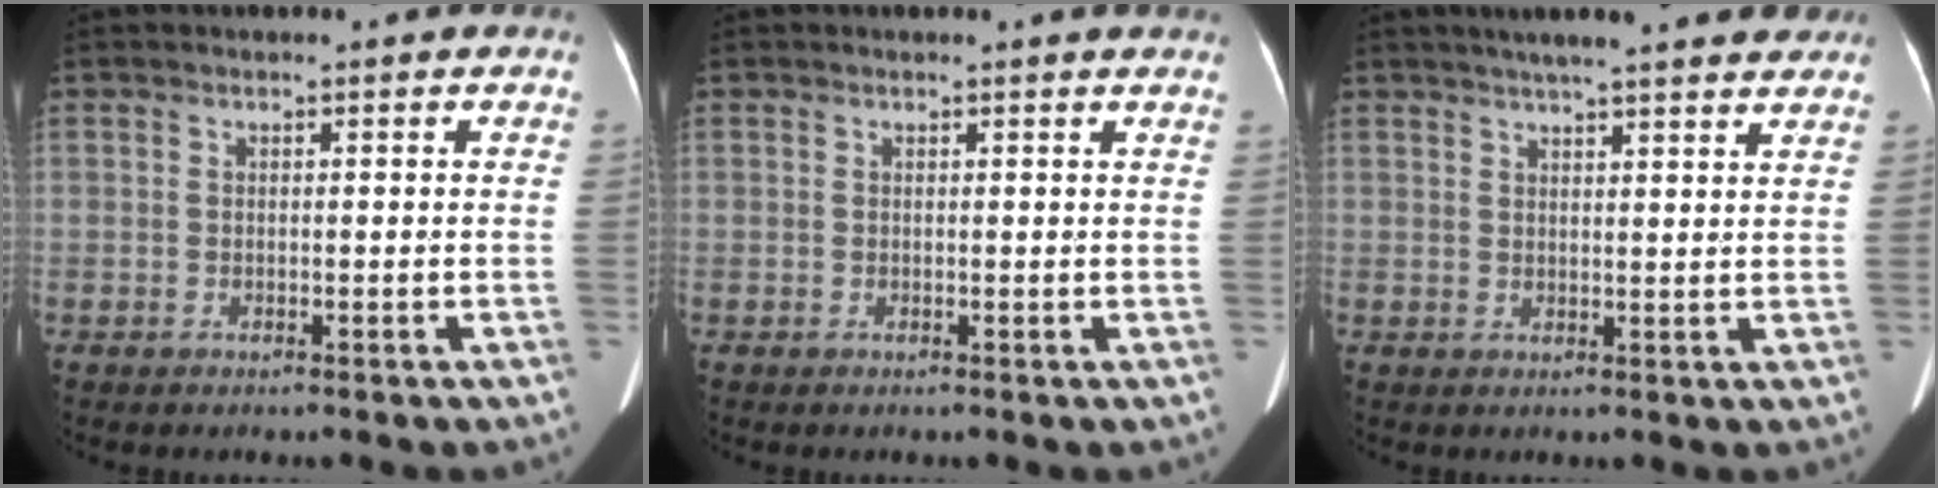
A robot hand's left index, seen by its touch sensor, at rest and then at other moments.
{"total": 1.7, "force": [1.6, -0.2, 0.4], "torque": [-0.016, -0.002, 0.011]}
{"total": 13.8, "force": [11.9, 1.5, 6.8], "torque": [-0.094, 0.026, 0.148]}